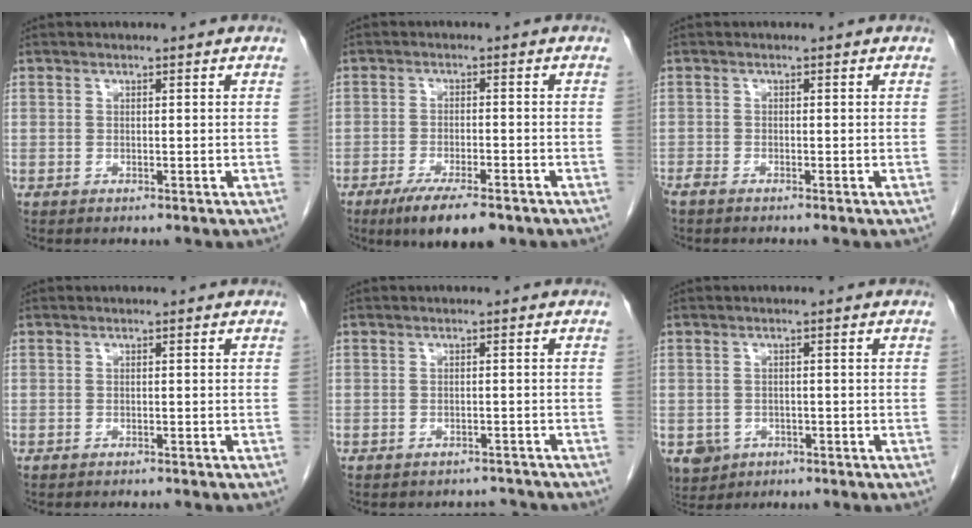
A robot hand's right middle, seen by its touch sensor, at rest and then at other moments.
{"total": 8.7, "force": [-6.0, 1.9, 5.9], "torque": [-0.096, -0.016, -0.093]}
{"total": 2.5, "force": [-2.2, 0.4, 1.1], "torque": [-0.023, -0.005, -0.037]}
{"total": 1.8, "force": [-1.7, 0.3, 0.6], "torque": [-0.011, -0.003, -0.020]}
{"total": 3.3, "force": [-3.1, 1.2, -0.3], "torque": [0.009, 0.005, -0.041]}
{"total": 5.3, "force": [-2.7, 4.3, 1.5], "torque": [-0.031, 0.000, -0.036]}